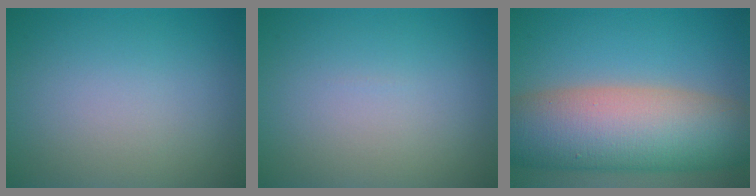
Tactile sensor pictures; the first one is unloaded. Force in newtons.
{"total": 0.0}
{"total": 13.1, "press": 13.1, "slide": 0.7}